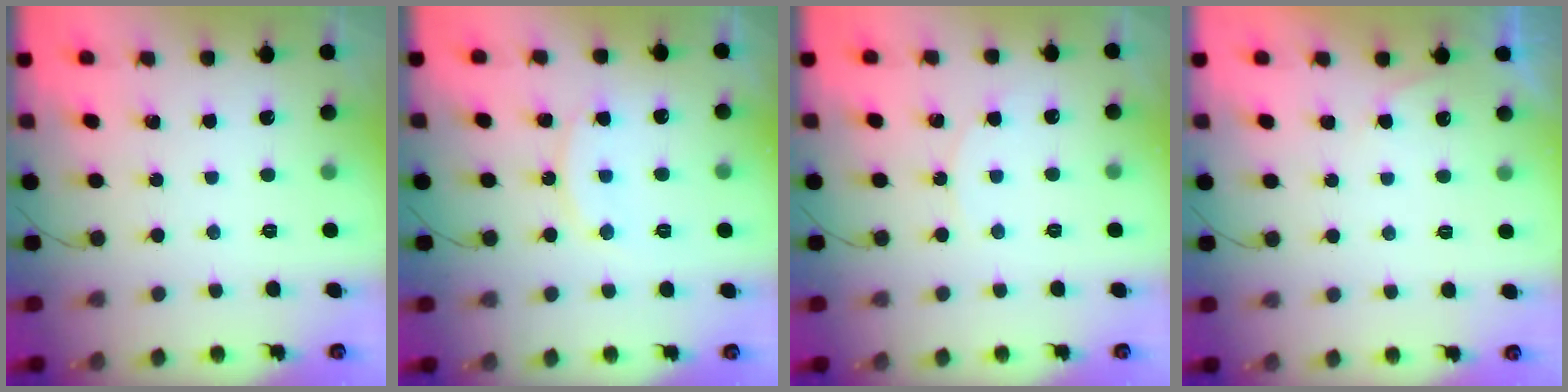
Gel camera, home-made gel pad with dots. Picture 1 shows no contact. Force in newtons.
{"total": 10.2, "press": 10.1, "slide": 0.7}
{"total": 3.8, "press": 3.7, "slide": 0.5}
{"total": 3.8, "press": 3.3, "slide": 1.9}